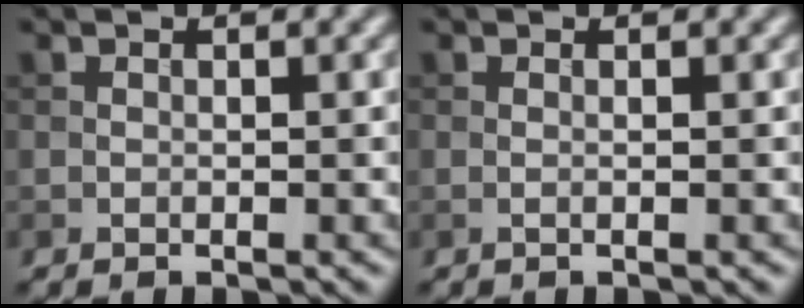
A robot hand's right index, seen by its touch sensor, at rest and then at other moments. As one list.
[{"total": 0.7, "force": [0.0, 0.2, 0.7], "torque": [-0.009, -0.001, -0.004]}]